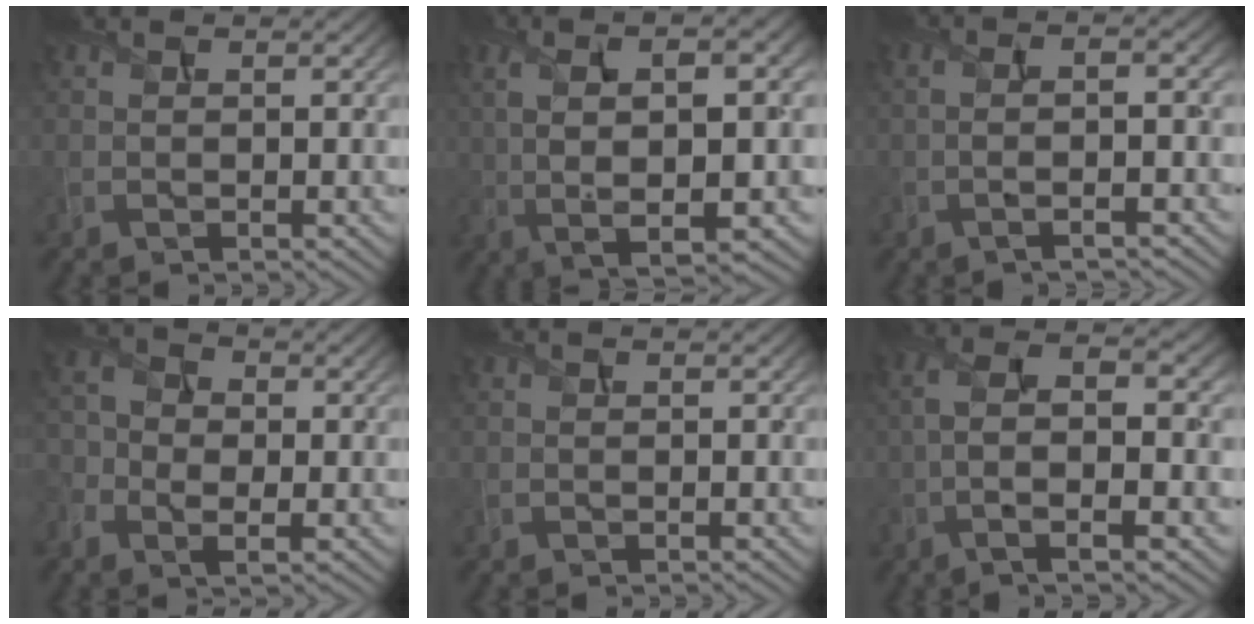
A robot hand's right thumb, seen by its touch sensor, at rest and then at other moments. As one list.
[{"total": 11.2, "force": [1.6, 3.4, 10.5], "torque": [-0.207, 0.006, 0.031]}, {"total": 4.3, "force": [-1.2, 1.2, 3.9], "torque": [-0.068, -0.002, -0.026]}, {"total": 5.3, "force": [-1.8, 3.7, 3.5], "torque": [-0.079, -0.010, -0.035]}, {"total": 0.0}, {"total": 9.0, "force": [-1.1, 3.0, 8.4], "torque": [-0.177, 0.011, -0.025]}]